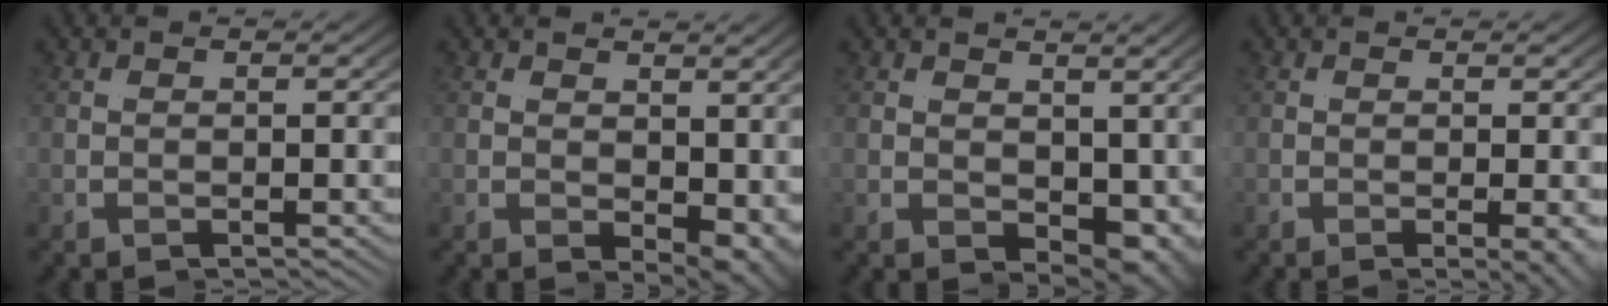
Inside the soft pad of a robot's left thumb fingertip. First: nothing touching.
{"total": 2.3, "force": [0.9, 0.6, 2.1], "torque": [-0.033, 0.005, 0.014]}
{"total": 4.3, "force": [0.7, 2.5, 3.4], "torque": [-0.051, -0.002, 0.013]}
{"total": 1.6, "force": [-0.2, -0.6, 1.4], "torque": [-0.022, 0.004, -0.010]}